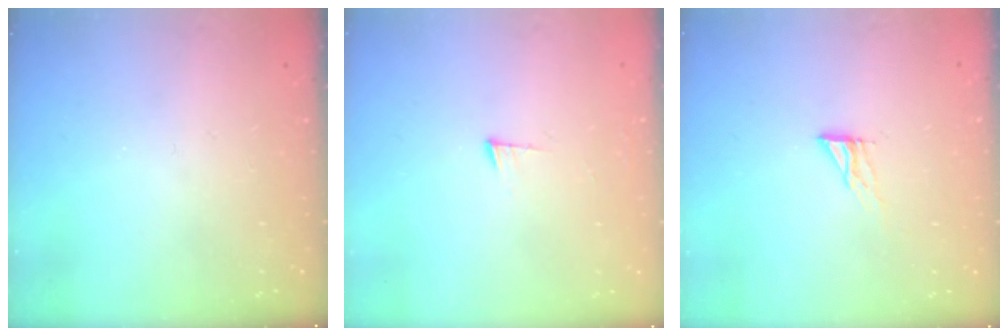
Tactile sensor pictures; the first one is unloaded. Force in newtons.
{"total": 3.5, "press": 3.5, "slide": 0.5}
{"total": 4.5, "press": 4.4, "slide": 0.4}